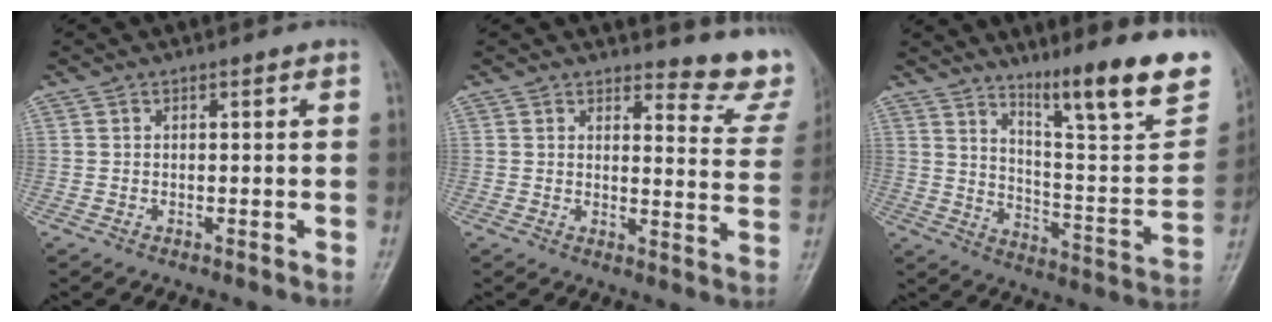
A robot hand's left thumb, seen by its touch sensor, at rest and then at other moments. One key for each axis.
{"total": 10.1, "fx": 9.6, "fy": 2.5, "fz": 1.7, "tx": 0.013, "ty": -0.104, "tz": 0.085}
{"total": 21.0, "fx": 14.6, "fy": 2.8, "fz": 14.7, "tx": -0.182, "ty": -0.089, "tz": 0.224}